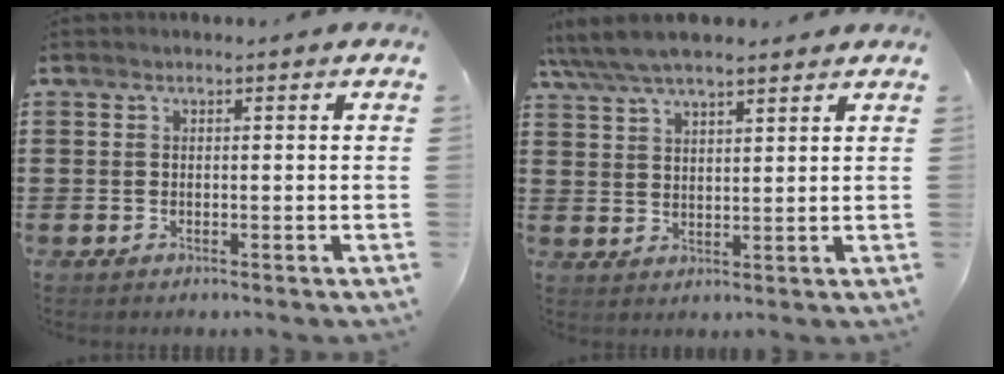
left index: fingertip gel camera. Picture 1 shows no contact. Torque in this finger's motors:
{"motor_torque": [1.94, -0.20, 1.05, 0.21]}